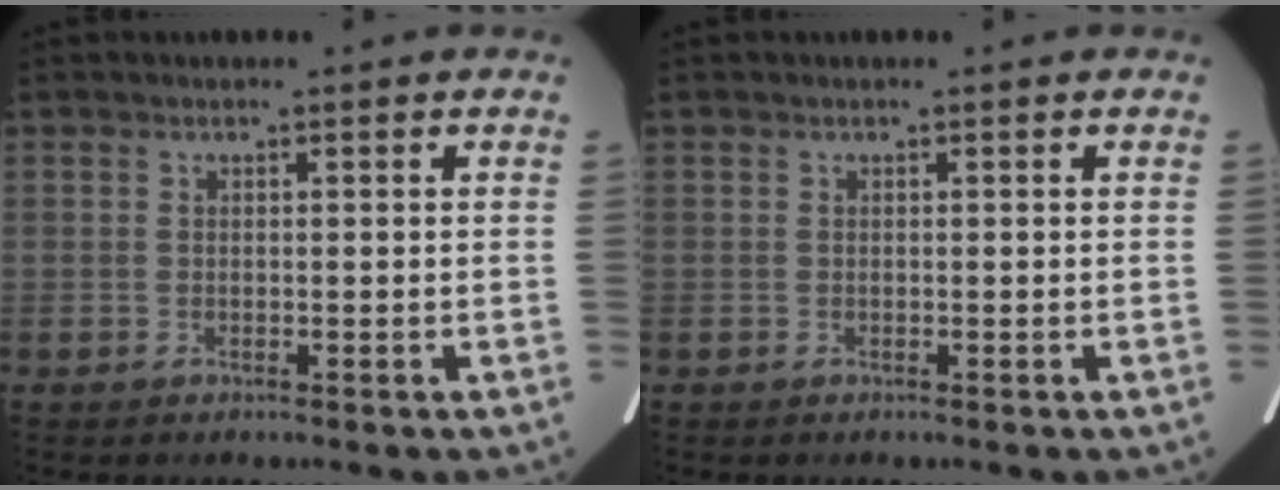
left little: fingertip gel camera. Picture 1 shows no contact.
{"total": 0.0}